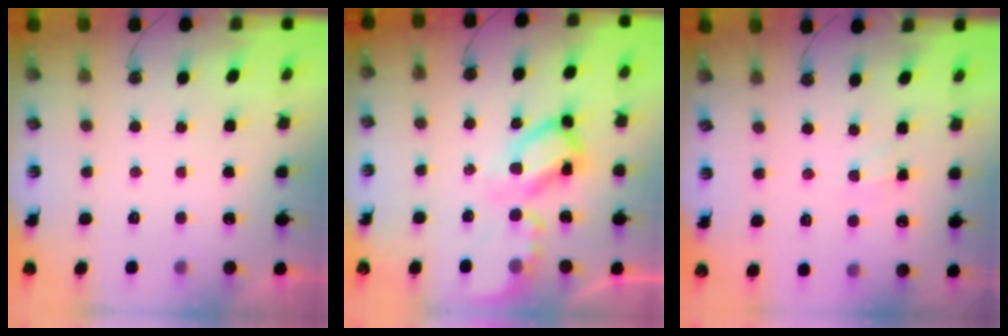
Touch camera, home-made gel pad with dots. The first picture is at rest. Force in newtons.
{"total": 13.1, "press": 13.1, "slide": 1.4}
{"total": 4.2, "press": 4.1, "slide": 0.6}